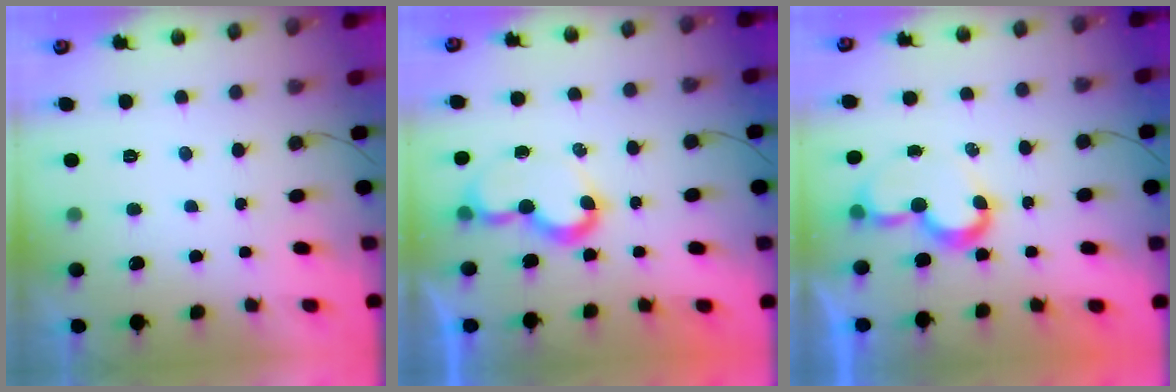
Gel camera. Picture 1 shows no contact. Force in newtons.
{"total": 8.3, "press": 8.2, "slide": 1.0}
{"total": 7.7, "press": 7.7, "slide": 0.2}